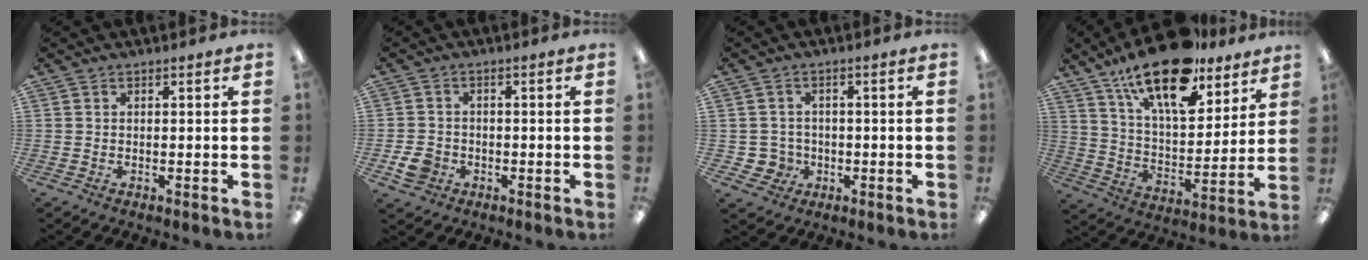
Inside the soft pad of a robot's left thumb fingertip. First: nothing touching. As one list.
[{"total": 4.4, "force": [-1.7, 3.6, 1.8], "torque": [-0.031, 0.001, -0.033]}, {"total": 4.3, "force": [-0.9, 4.1, 0.8], "torque": [-0.027, 0.008, -0.015]}, {"total": 20.9, "force": [14.8, 8.2, 12.3], "torque": [-0.209, -0.081, 0.255]}]